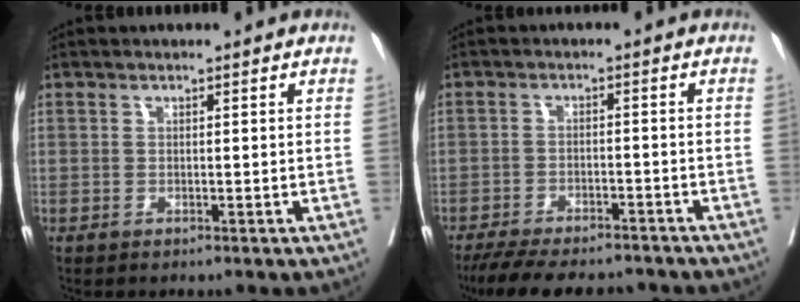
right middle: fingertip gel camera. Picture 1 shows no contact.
{"total": 13.8, "force": [-12.1, 3.7, 5.5], "torque": [-0.106, -0.007, -0.170]}